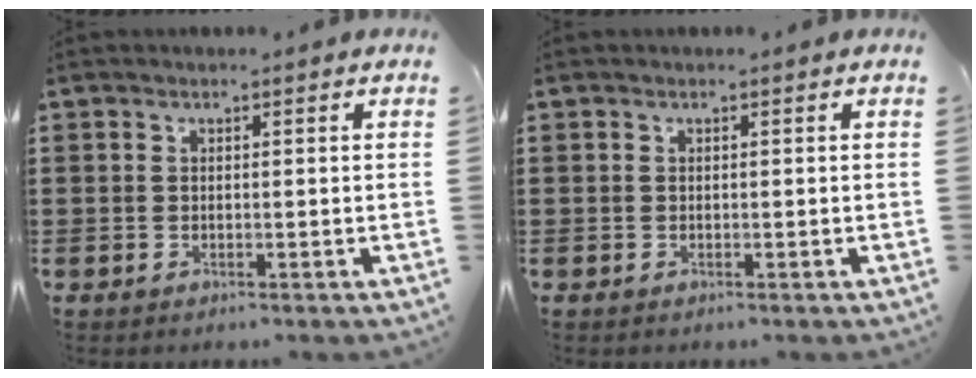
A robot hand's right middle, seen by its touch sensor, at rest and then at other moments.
{"total": 0.0}